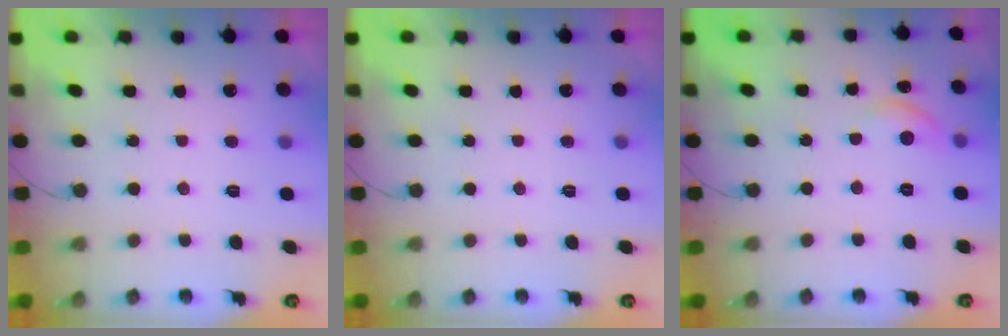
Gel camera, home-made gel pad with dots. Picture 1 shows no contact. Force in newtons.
{"total": 0.0}
{"total": 6.2, "press": 6.2, "slide": 0.6}